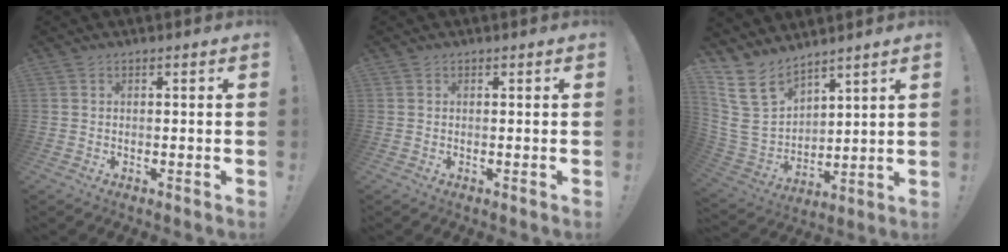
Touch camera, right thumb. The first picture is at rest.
{"total": 0.0}
{"total": 14.4, "force": [9.5, 8.5, 6.7], "torque": [-0.137, -0.074, 0.183]}